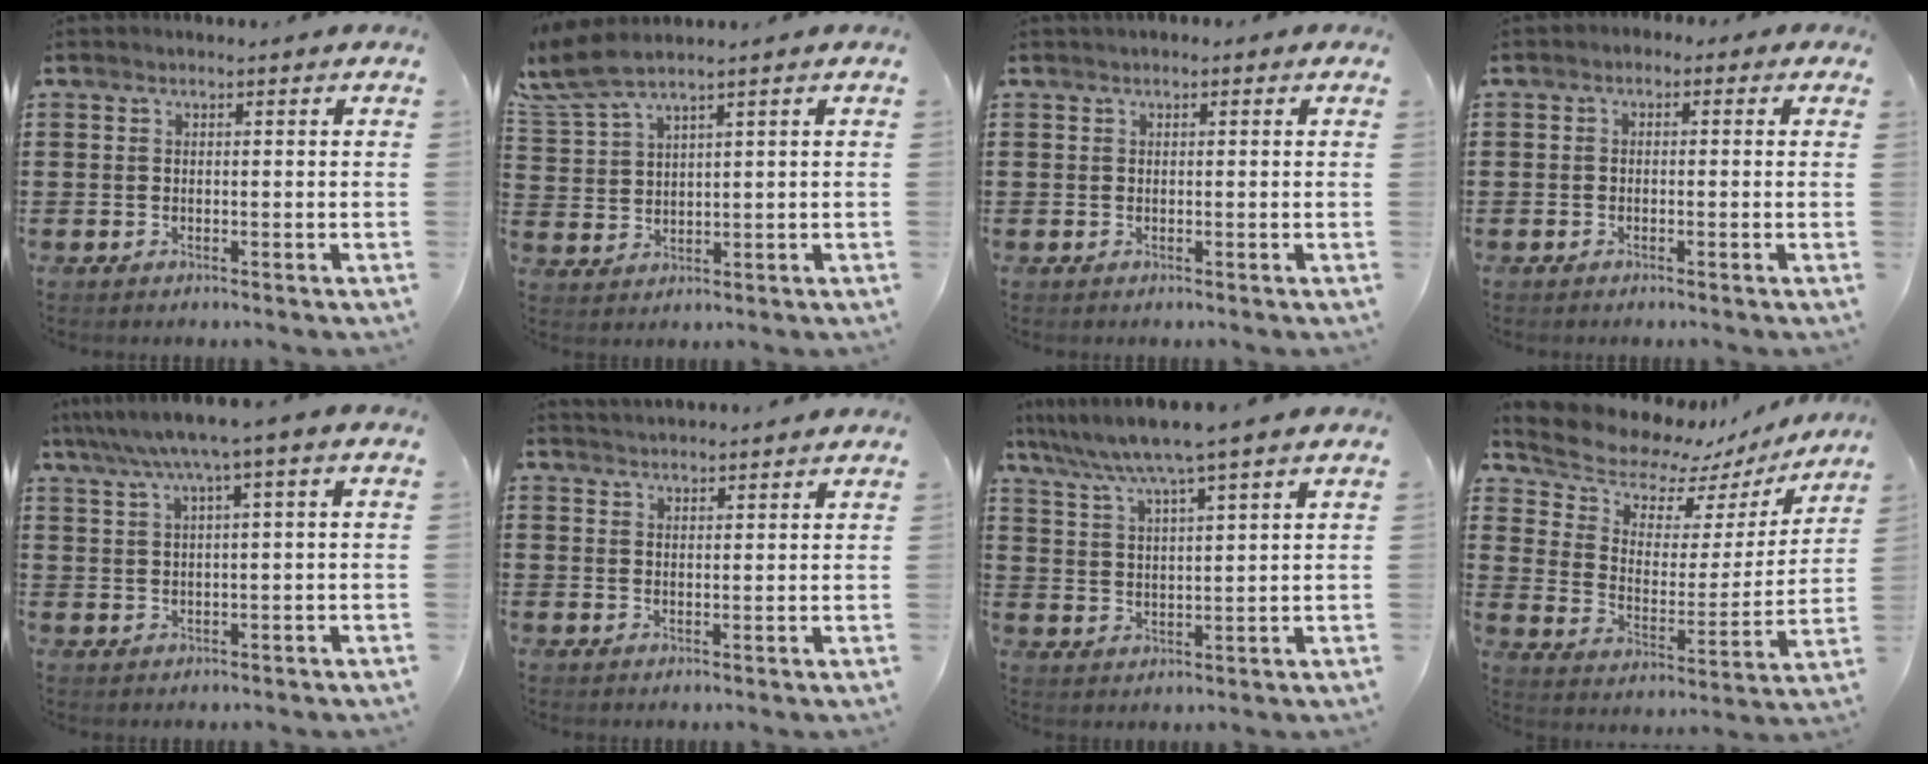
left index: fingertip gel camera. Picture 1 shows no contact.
{"total": 5.1, "force": [4.0, 0.6, 3.1], "torque": [-0.083, -0.012, 0.069]}
{"total": 0.6, "force": [0.3, 0.5, 0.2], "torque": [-0.005, 0.005, 0.005]}
{"total": 1.2, "force": [-0.9, 0.8, 0.3], "torque": [-0.009, 0.006, -0.020]}
{"total": 5.0, "force": [2.4, -0.4, 4.3], "torque": [-0.088, -0.007, 0.038]}
{"total": 2.3, "force": [2.3, -0.2, -0.1], "torque": [-0.003, -0.003, 0.044]}
{"total": 5.9, "force": [5.0, -0.9, 3.0], "torque": [-0.077, -0.028, 0.083]}
{"total": 8.7, "force": [7.9, 3.3, 1.4], "torque": [-0.062, -0.062, 0.137]}